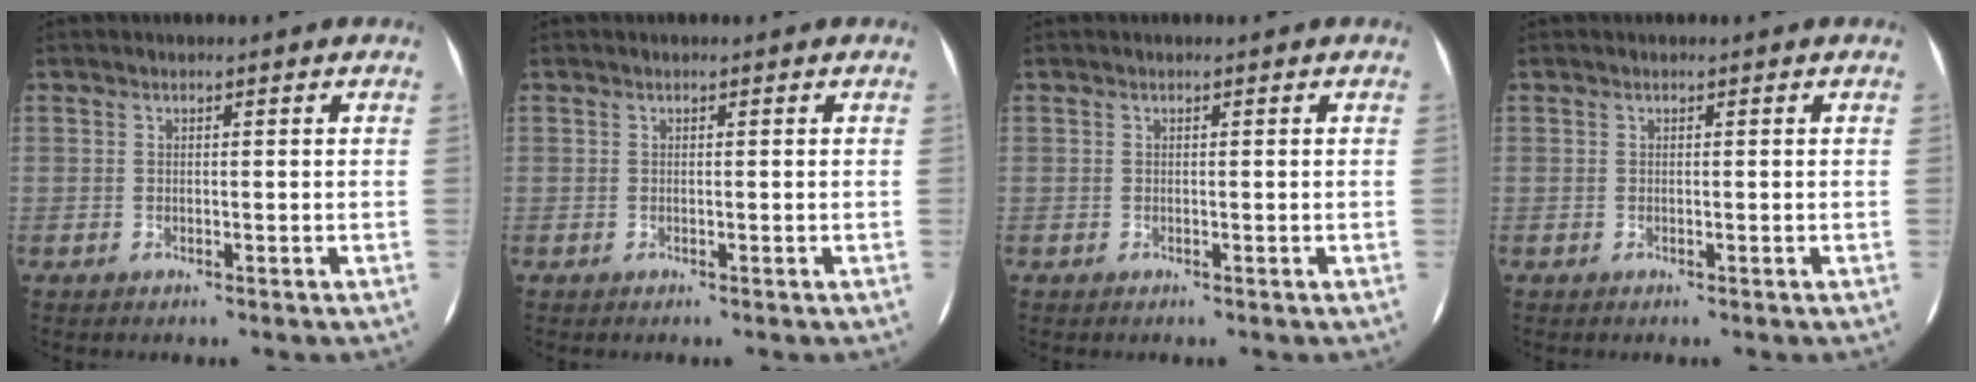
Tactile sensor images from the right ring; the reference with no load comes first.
{"total": 0.0}
{"total": 0.0}
{"total": 0.0}